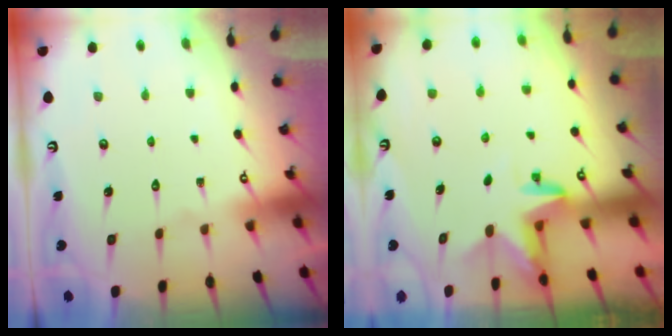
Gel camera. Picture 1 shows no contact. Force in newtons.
{"total": 3.2, "press": 3.2, "slide": 0.1}